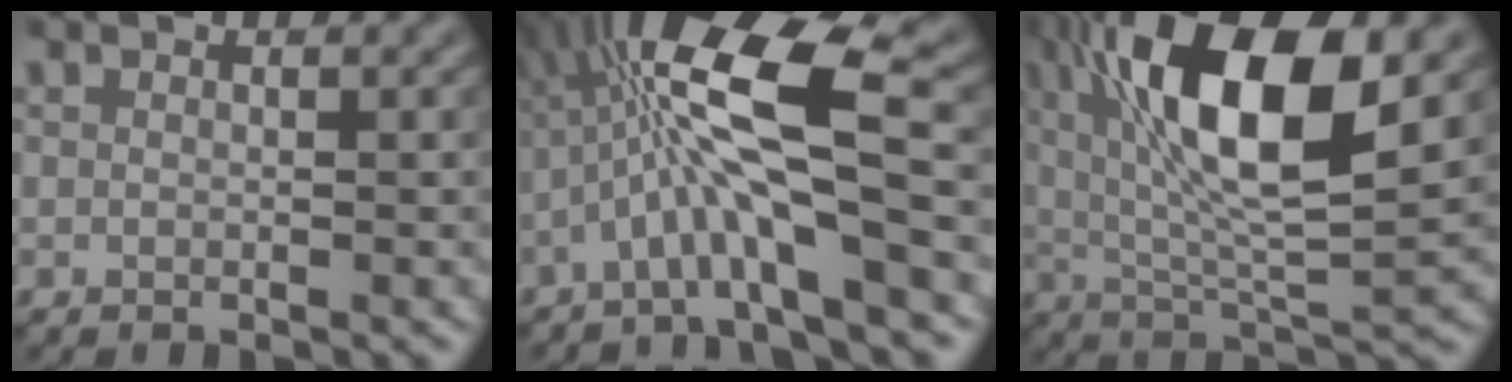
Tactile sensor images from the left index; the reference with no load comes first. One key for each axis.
{"total": 10.0, "fx": -0.9, "fy": 2.2, "fz": 9.7, "tx": -0.181, "ty": 0.030, "tz": -0.018}
{"total": 12.3, "fx": 3.6, "fy": 3.7, "fz": 11.2, "tx": -0.188, "ty": 0.013, "tz": 0.065}